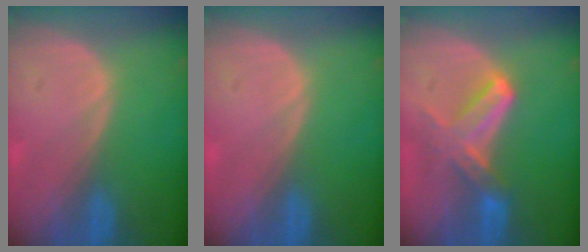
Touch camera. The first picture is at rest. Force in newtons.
{"total": 0.0}
{"total": 6.1, "press": 6.1, "slide": 0.1}